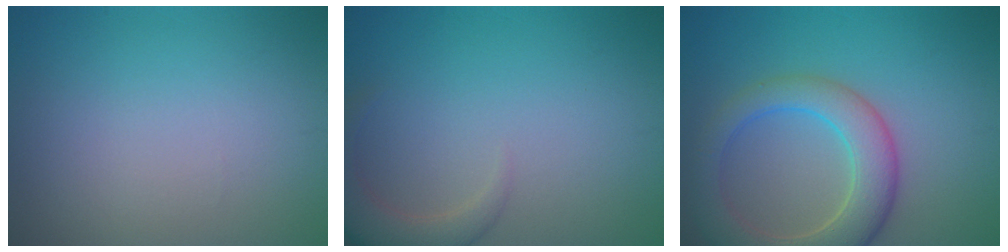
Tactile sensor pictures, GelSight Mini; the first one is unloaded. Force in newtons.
{"total": 3.3, "press": 3.3, "slide": 0.3}
{"total": 6.3, "press": 6.3, "slide": 0.5}